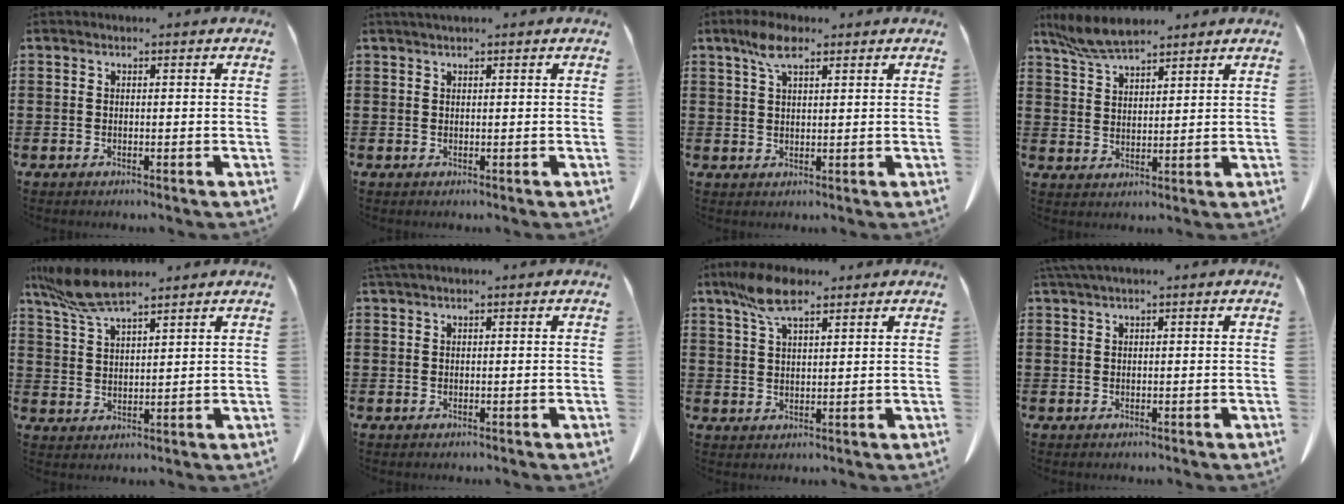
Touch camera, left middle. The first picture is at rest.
{"total": 0.9, "force": [0.7, 0.0, 0.5], "torque": [-0.011, -0.001, 0.013]}
{"total": 5.0, "force": [2.8, 1.6, 3.8], "torque": [-0.083, 0.005, 0.051]}
{"total": 6.0, "force": [5.0, 1.5, 2.8], "torque": [-0.070, -0.007, 0.096]}
{"total": 7.5, "force": [5.8, 1.5, 4.4], "torque": [-0.109, -0.011, 0.108]}
{"total": 0.7, "force": [0.6, -0.1, 0.5], "torque": [-0.011, -0.002, 0.012]}
{"total": 7.2, "force": [4.6, 2.3, 5.0], "torque": [-0.108, 0.002, 0.084]}
{"total": 1.2, "force": [0.8, -0.1, 0.8], "torque": [-0.018, -0.003, 0.017]}